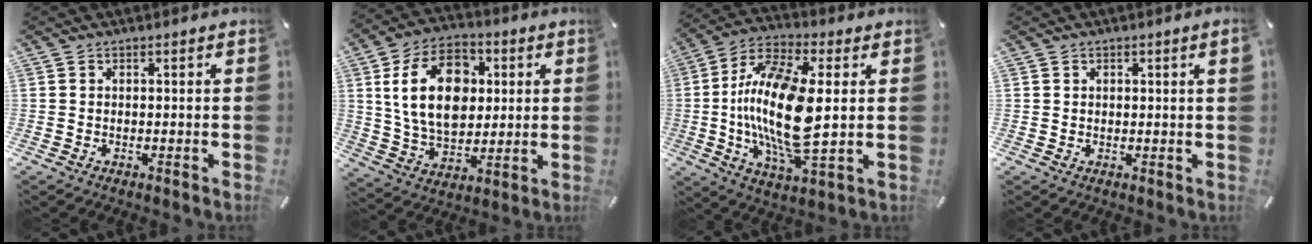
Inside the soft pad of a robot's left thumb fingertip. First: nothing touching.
{"total": 17.5, "force": [3.3, 12.5, 11.8], "torque": [-0.219, 0.013, 0.058]}
{"total": 20.3, "force": [0.7, 7.0, 19.0], "torque": [-0.405, -0.021, 0.007]}
{"total": 1.0, "force": [0.4, 0.1, 0.9], "torque": [-0.016, 0.001, 0.007]}